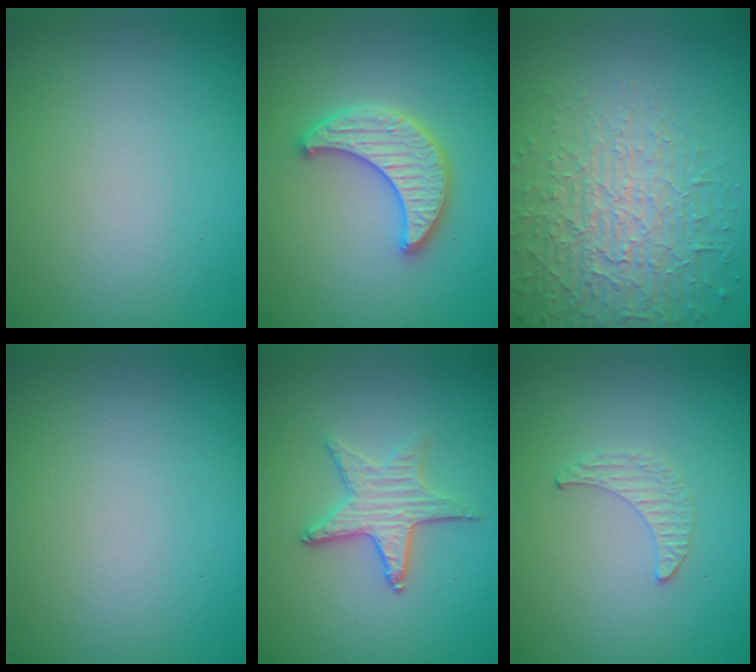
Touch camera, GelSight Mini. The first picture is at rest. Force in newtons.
{"total": 4.4, "press": 4.3, "slide": 0.8}
{"total": 5.5, "press": 4.5, "slide": 3.2}
{"total": 0.0}
{"total": 3.5, "press": 2.9, "slide": 2.0}
{"total": 0.5, "press": 0.5, "slide": 0.2}